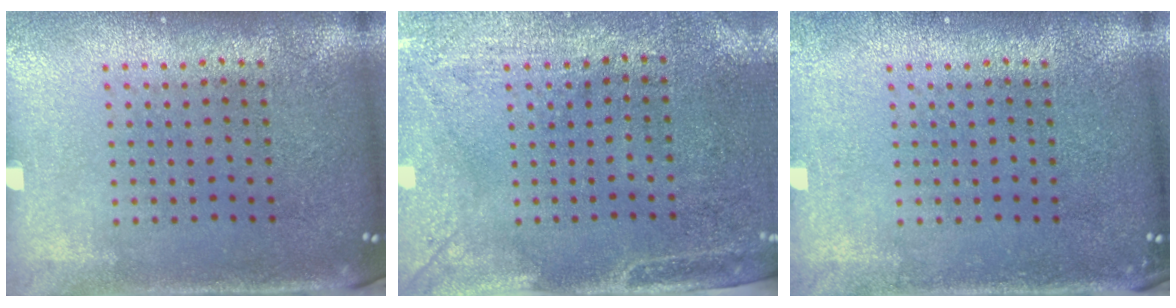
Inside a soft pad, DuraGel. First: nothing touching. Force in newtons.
{"total": 3.0, "press": 2.4, "slide": 1.8}
{"total": 0.6, "press": 0.6, "slide": 0.1}